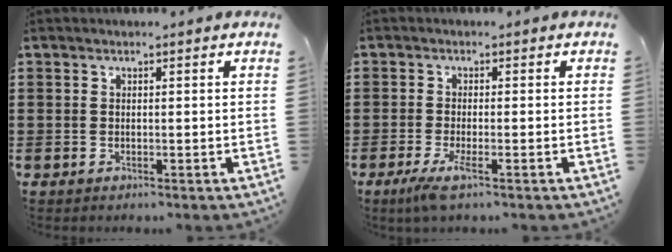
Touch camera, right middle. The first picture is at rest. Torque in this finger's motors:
{"motor_torque": [0.58, -0.29, 0.17, 0.06]}